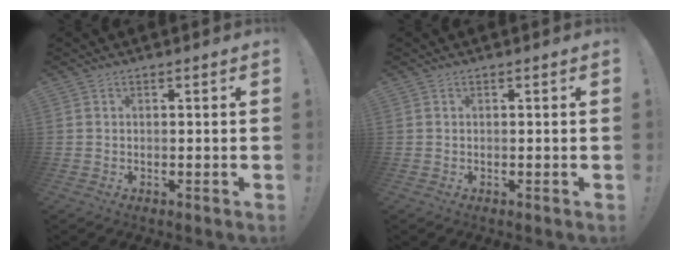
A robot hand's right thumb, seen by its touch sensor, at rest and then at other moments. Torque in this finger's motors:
{"motor_torque": [-0.08, 0.06, 0.00, 0.00, 0.00]}